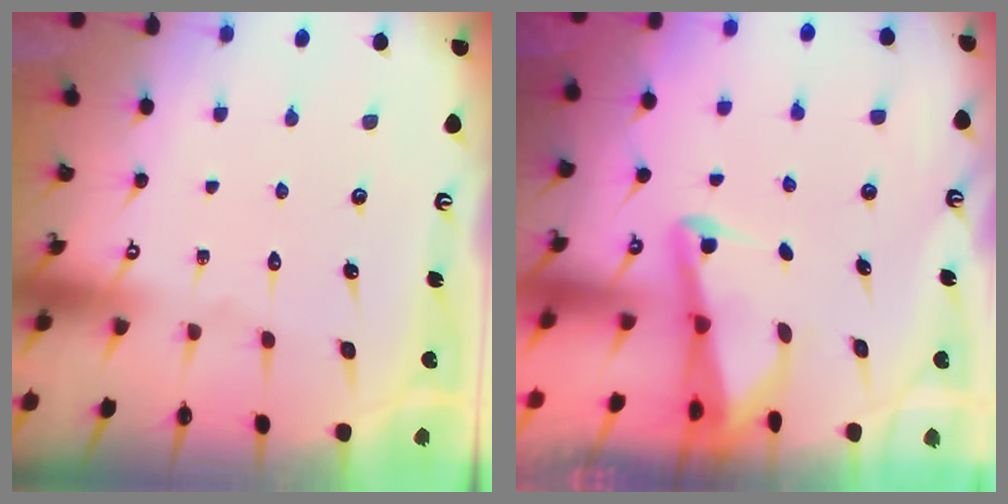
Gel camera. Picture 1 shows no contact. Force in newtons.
{"total": 2.7, "press": 2.6, "slide": 0.6}